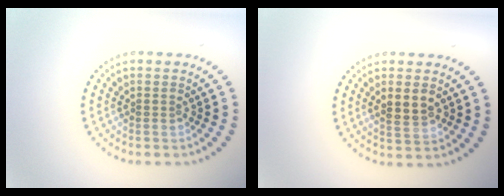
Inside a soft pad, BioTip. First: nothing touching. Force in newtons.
{"total": 2.5, "press": 2.4, "slide": 0.5}